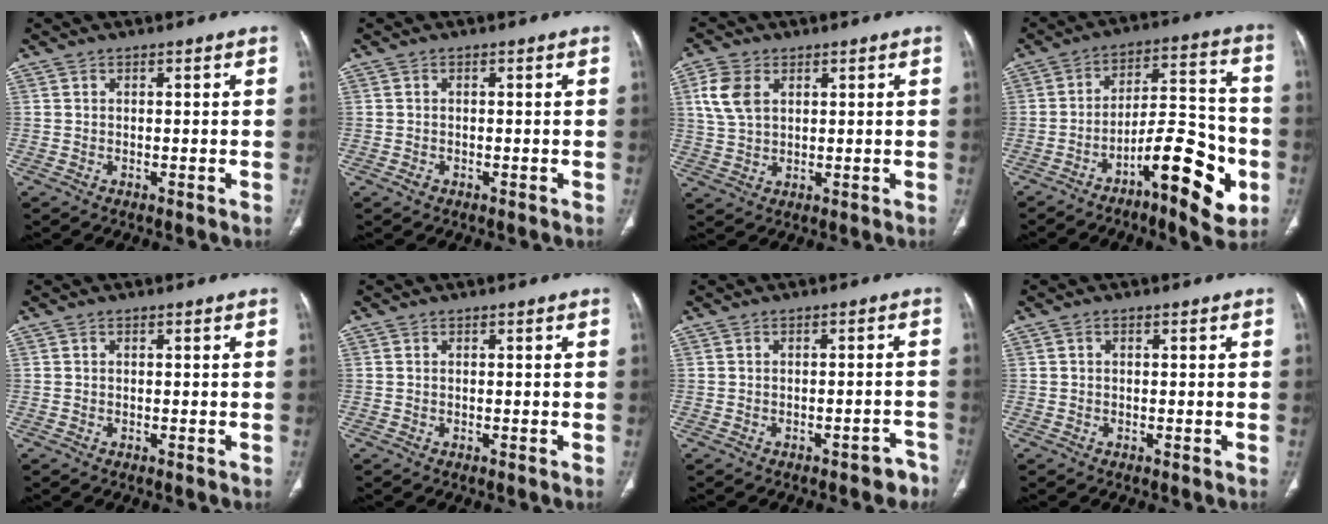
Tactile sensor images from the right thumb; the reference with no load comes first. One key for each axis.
{"total": 0.9, "fx": -0.5, "fy": 0.6, "fz": 0.4, "tx": -0.008, "ty": 0.001, "tz": -0.008}
{"total": 7.1, "fx": 2.4, "fy": 4.8, "fz": 4.6, "tx": -0.095, "ty": 0.001, "tz": 0.051}
{"total": 16.4, "fx": -6.8, "fy": 5.5, "fz": 14.0, "tx": -0.185, "ty": 0.051, "tz": -0.100}
{"total": 0.0}
{"total": 0.0}
{"total": 4.5, "fx": -3.6, "fy": 1.9, "fz": 1.8, "tx": -0.004, "ty": 0.026, "tz": -0.040}
{"total": 0.6, "fx": 0.1, "fy": 0.3, "fz": 0.5, "tx": -0.010, "ty": 0.001, "tz": 0.000}